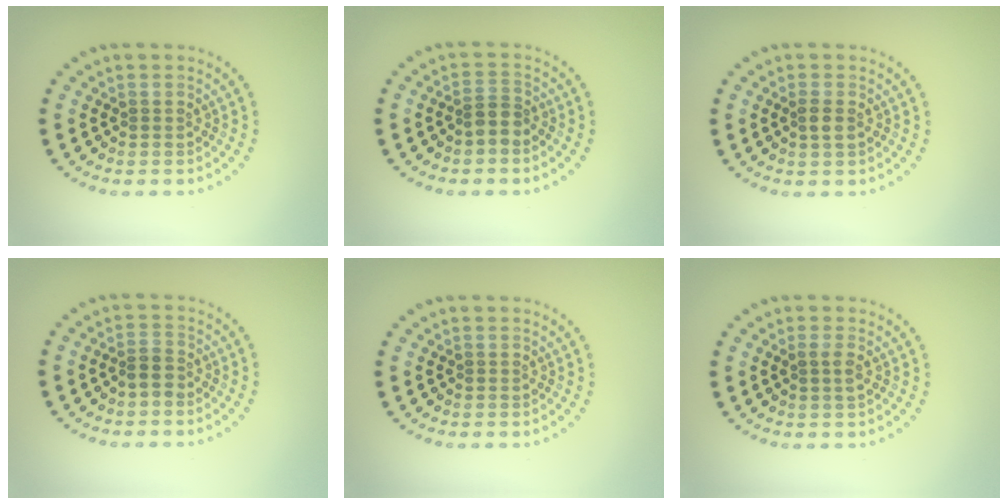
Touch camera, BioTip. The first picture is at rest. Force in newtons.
{"total": 1.7, "press": 1.2, "slide": 1.1}
{"total": 1.2, "press": 1.1, "slide": 0.5}
{"total": 1.7, "press": 1.4, "slide": 0.8}
{"total": 0.0}
{"total": 1.0, "press": 1.0, "slide": 0.4}